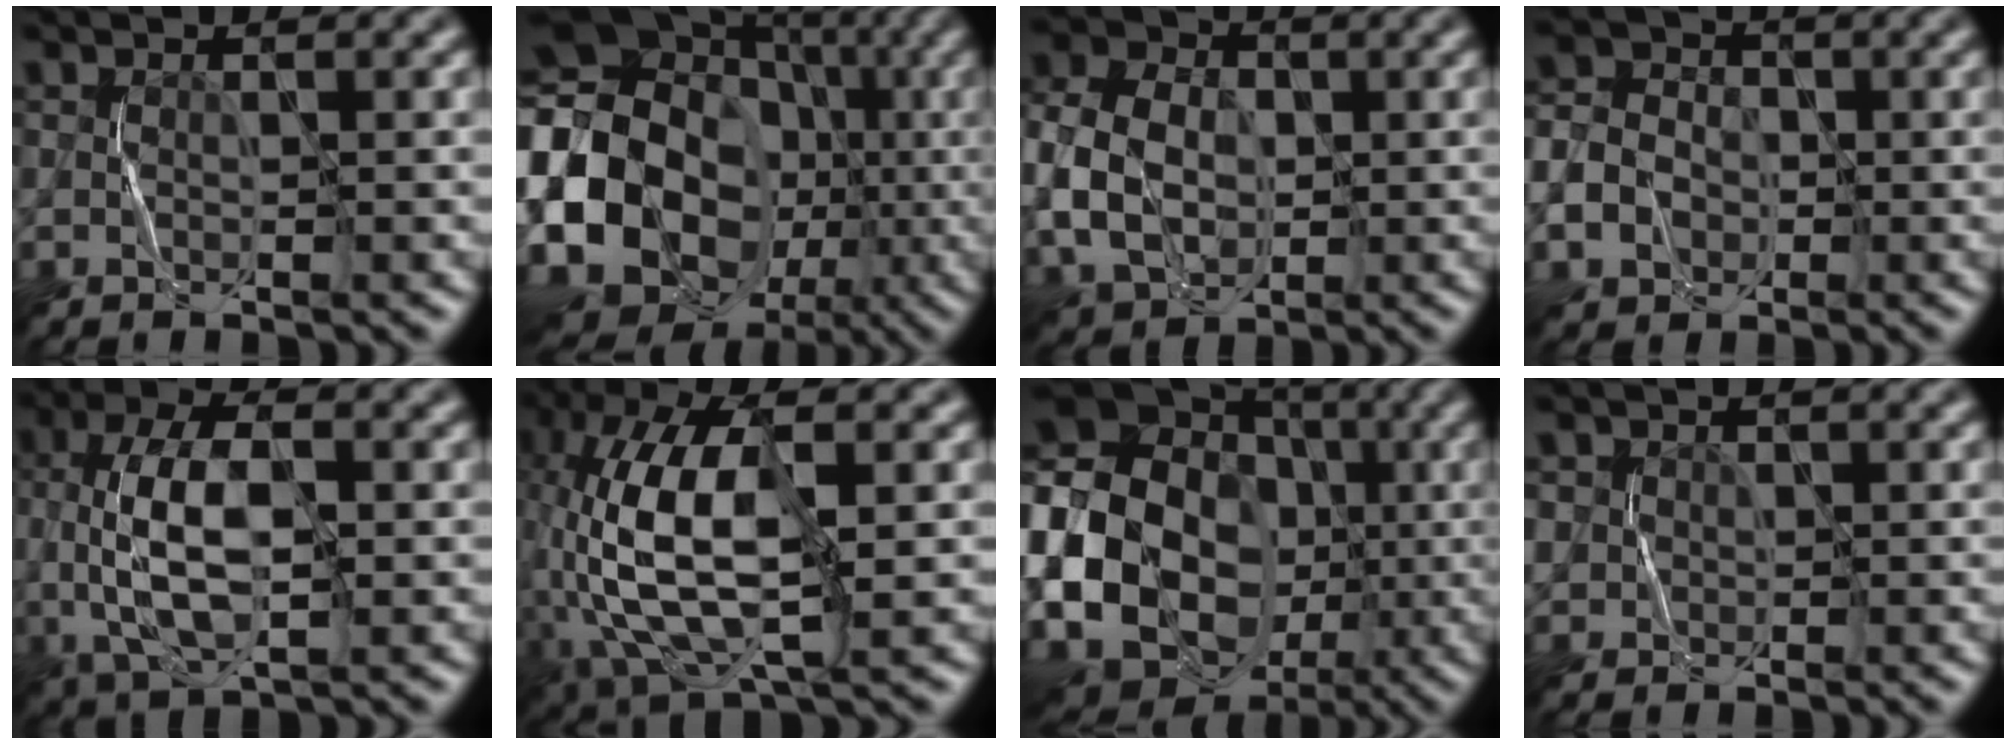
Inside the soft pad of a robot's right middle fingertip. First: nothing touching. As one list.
[{"total": 22.8, "force": [-5.0, 19.3, 11.1], "torque": [-0.215, -0.011, -0.124]}, {"total": 7.7, "force": [-0.9, 5.9, 4.9], "torque": [-0.117, 0.004, -0.025]}, {"total": 5.2, "force": [-1.2, 4.6, 2.2], "torque": [-0.040, -0.002, -0.039]}, {"total": 7.4, "force": [-0.4, 3.4, 6.6], "torque": [-0.139, 0.005, -0.010]}, {"total": 11.6, "force": [-1.2, 5.2, 10.3], "torque": [-0.223, 0.010, -0.031]}, {"total": 26.3, "force": [-5.3, 23.4, 10.8], "torque": [-0.223, -0.007, -0.142]}, {"total": 2.0, "force": [0.6, 1.9, 0.3], "torque": [-0.014, -0.002, 0.020]}]